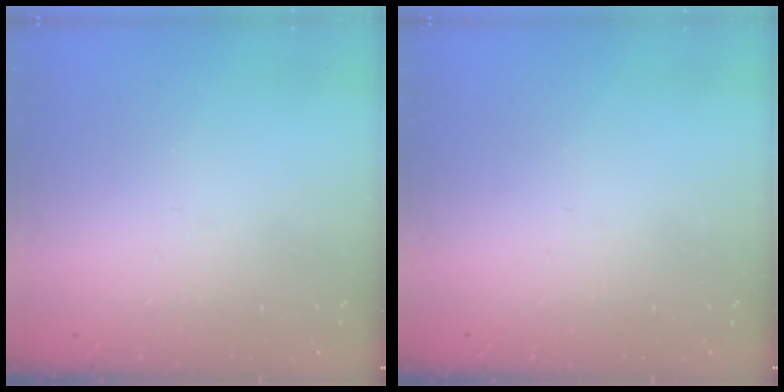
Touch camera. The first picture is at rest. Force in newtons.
{"total": 0.0}